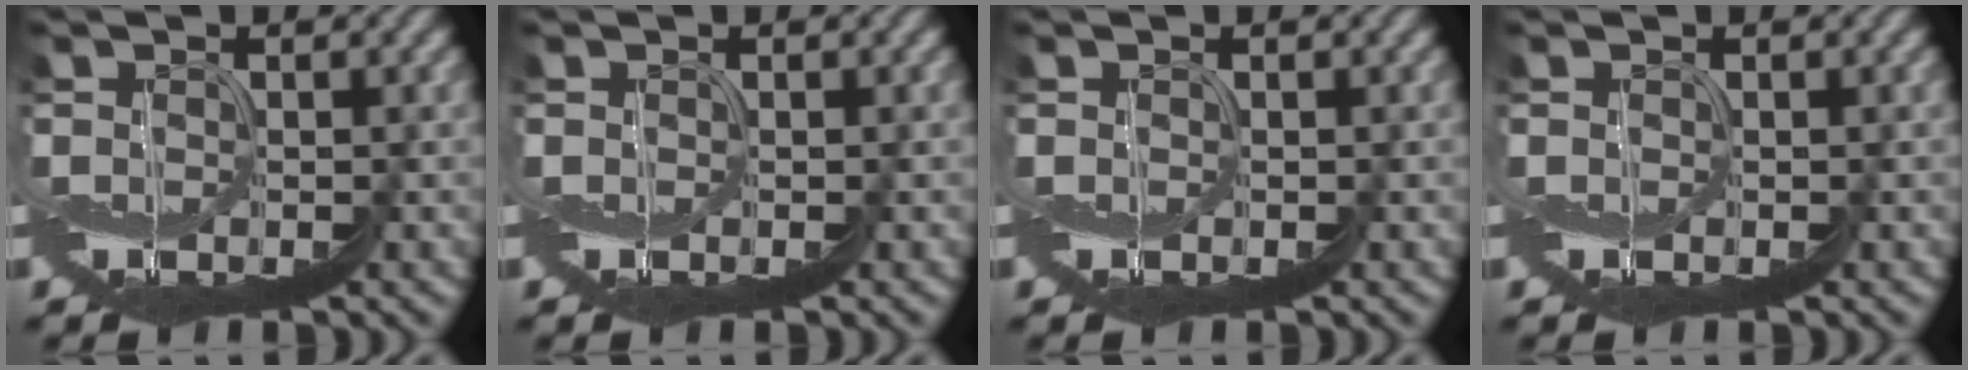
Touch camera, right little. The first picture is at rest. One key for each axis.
{"total": 0.0}
{"total": 0.0}
{"total": 0.0}